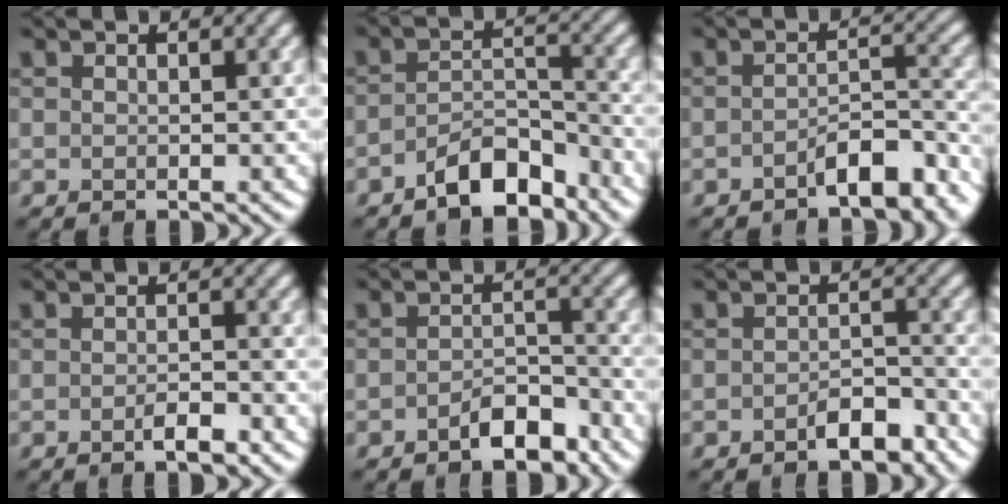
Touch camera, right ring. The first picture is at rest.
{"total": 4.9, "force": [-3.5, 2.1, 2.8], "torque": [-0.040, 0.004, -0.066]}
{"total": 4.6, "force": [-3.0, 1.5, 3.1], "torque": [-0.045, 0.009, -0.048]}
{"total": 1.7, "force": [-1.0, 0.4, 1.3], "torque": [-0.022, 0.000, -0.017]}
{"total": 3.5, "force": [-2.3, 1.5, 2.2], "torque": [-0.031, 0.010, -0.040]}
{"total": 3.1, "force": [-2.0, 1.3, 1.9], "torque": [-0.028, 0.007, -0.033]}